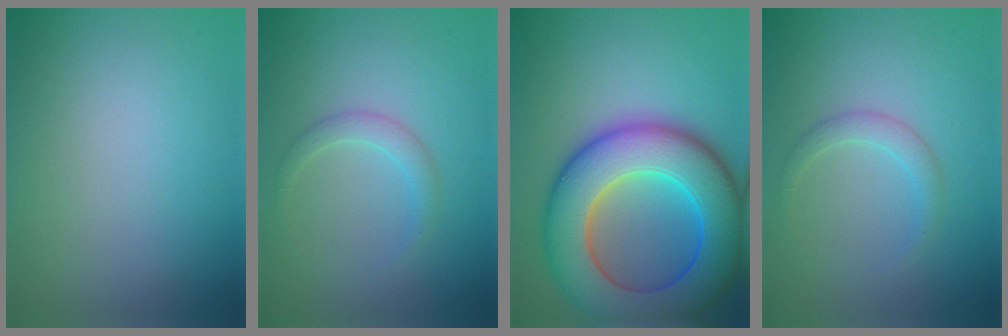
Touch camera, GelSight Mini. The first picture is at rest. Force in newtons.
{"total": 1.7, "press": 1.7, "slide": 0.1}
{"total": 13.5, "press": 13.5, "slide": 0.2}
{"total": 1.7, "press": 1.7, "slide": 0.1}